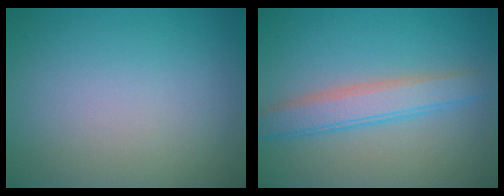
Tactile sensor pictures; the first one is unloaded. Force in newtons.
{"total": 3.8, "press": 3.8, "slide": 0.2}